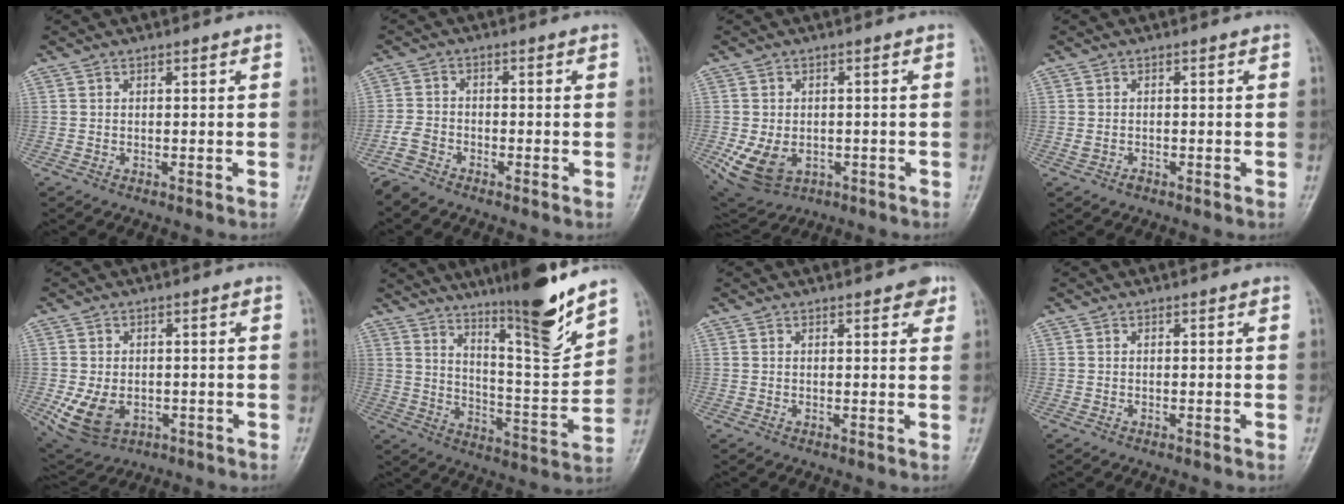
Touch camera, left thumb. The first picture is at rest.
{"total": 3.3, "force": [-3.1, 1.1, 0.5], "torque": [-0.016, 0.000, -0.071]}
{"total": 9.1, "force": [-2.5, 6.7, 5.7], "torque": [-0.103, 0.001, -0.027]}
{"total": 1.3, "force": [-0.6, 0.9, 0.6], "torque": [-0.014, 0.006, -0.008]}
{"total": 8.6, "force": [-2.1, 6.1, 5.6], "torque": [-0.101, -0.001, -0.023]}
{"total": 17.4, "force": [12.9, 1.8, 11.5], "torque": [-0.152, -0.088, 0.213]}
{"total": 2.7, "force": [1.7, 1.1, 1.7], "torque": [-0.010, -0.005, 0.018]}
{"total": 0.0}